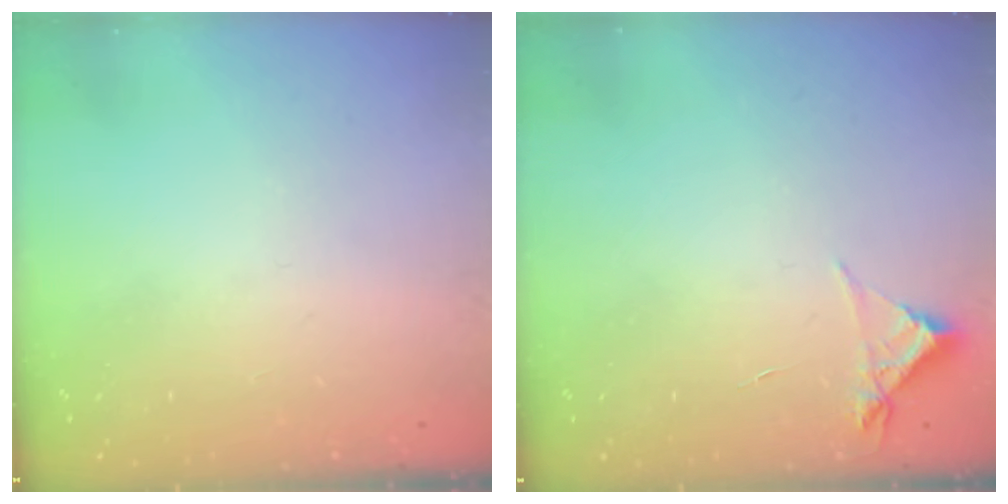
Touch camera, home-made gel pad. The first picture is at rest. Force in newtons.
{"total": 3.0, "press": 3.0, "slide": 0.3}